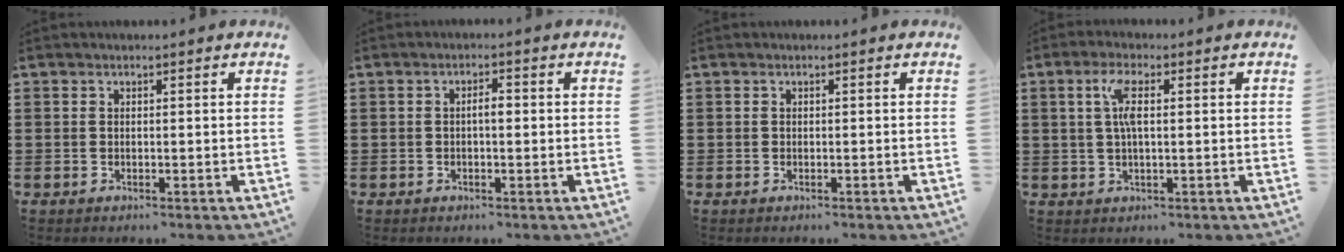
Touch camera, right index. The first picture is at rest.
{"total": 1.9, "force": [-0.2, 0.6, 1.8], "torque": [-0.034, 0.002, -0.005]}
{"total": 0.0}
{"total": 4.9, "force": [1.0, 1.4, 4.6], "torque": [-0.100, 0.005, 0.013]}